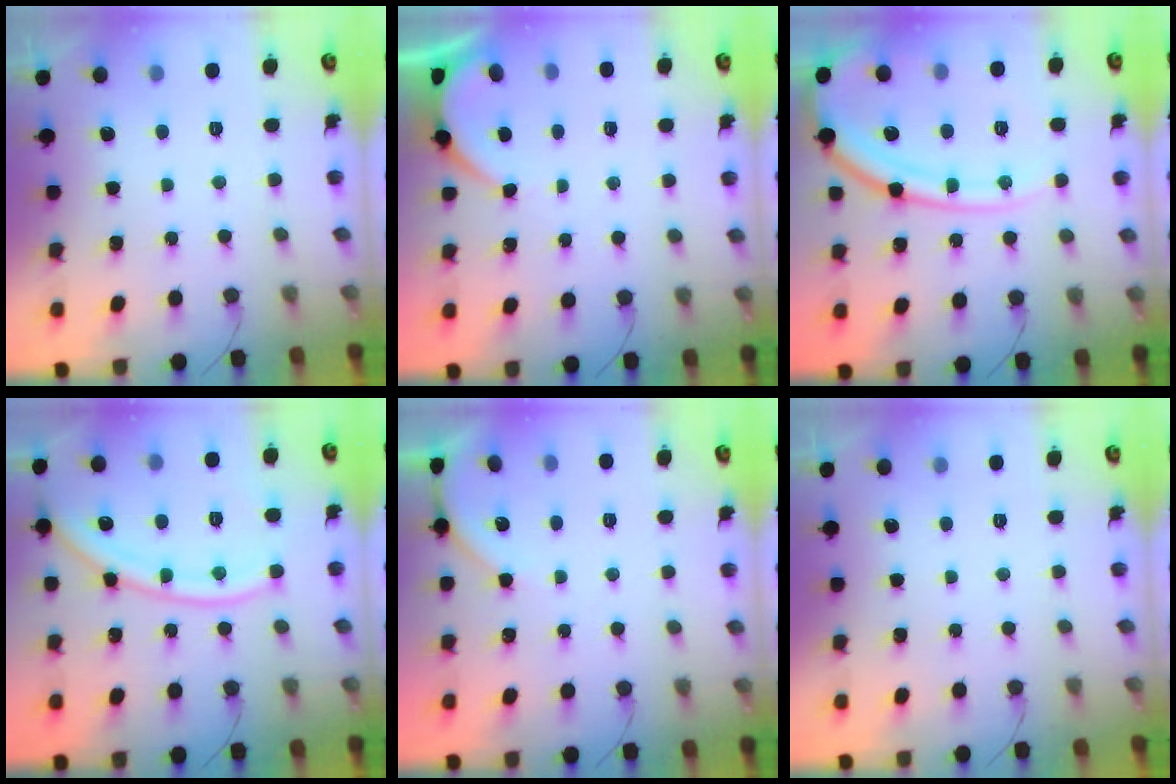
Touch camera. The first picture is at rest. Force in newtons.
{"total": 2.1, "press": 2.1, "slide": 0.3}
{"total": 15.7, "press": 15.6, "slide": 1.6}
{"total": 12.8, "press": 12.7, "slide": 1.4}
{"total": 4.7, "press": 4.7, "slide": 0.6}
{"total": 0.0}